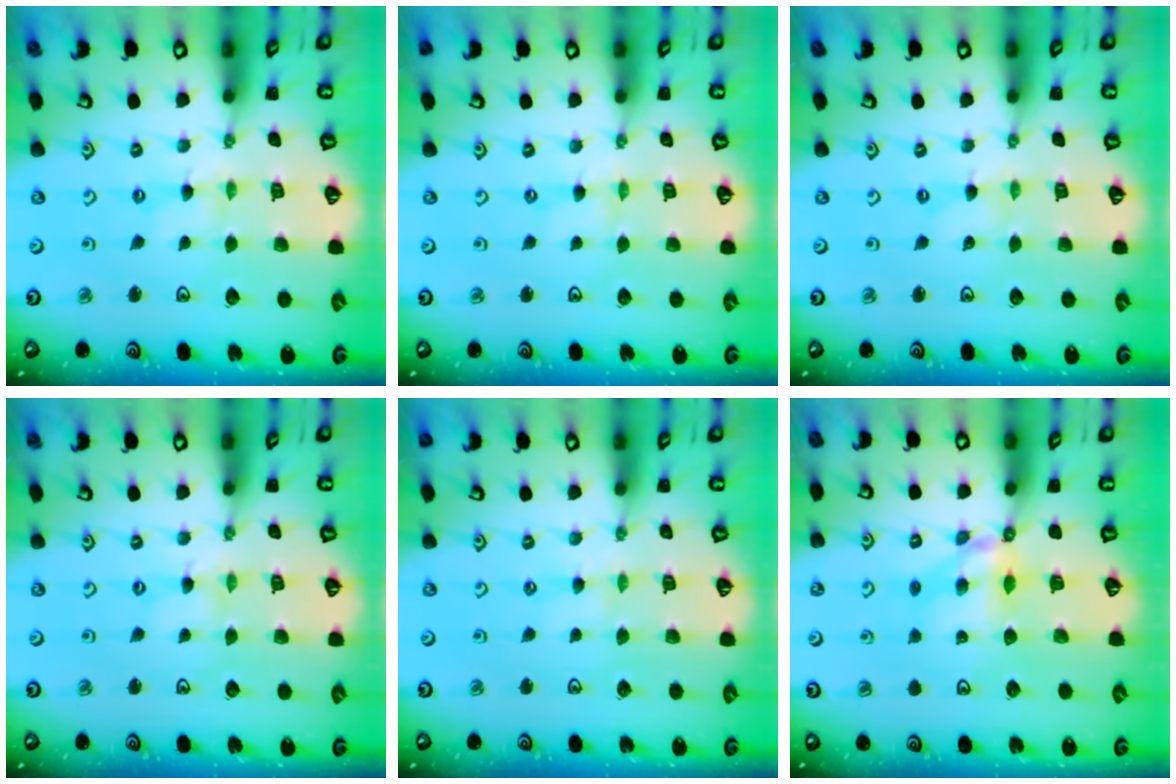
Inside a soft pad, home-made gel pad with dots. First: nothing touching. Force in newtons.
{"total": 0.0}
{"total": 0.0}
{"total": 0.0}
{"total": 0.8, "press": 0.8, "slide": 0.3}
{"total": 5.5, "press": 5.5, "slide": 0.6}